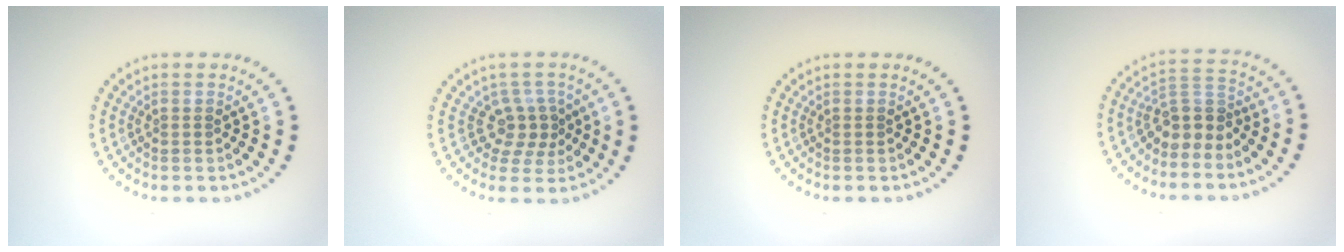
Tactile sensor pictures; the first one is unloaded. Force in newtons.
{"total": 2.8, "press": 2.0, "slide": 1.9}
{"total": 0.0}
{"total": 2.9, "press": 2.5, "slide": 1.6}